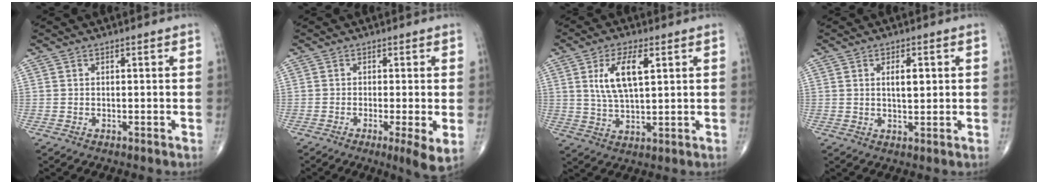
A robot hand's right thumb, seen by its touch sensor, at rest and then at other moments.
{"total": 5.0, "force": [-1.1, 0.6, 4.8], "torque": [-0.084, -0.015, -0.022]}
{"total": 9.5, "force": [2.8, 4.0, 8.1], "torque": [-0.151, -0.004, 0.055]}
{"total": 3.9, "force": [0.9, 1.6, 3.4], "torque": [-0.050, -0.004, 0.014]}